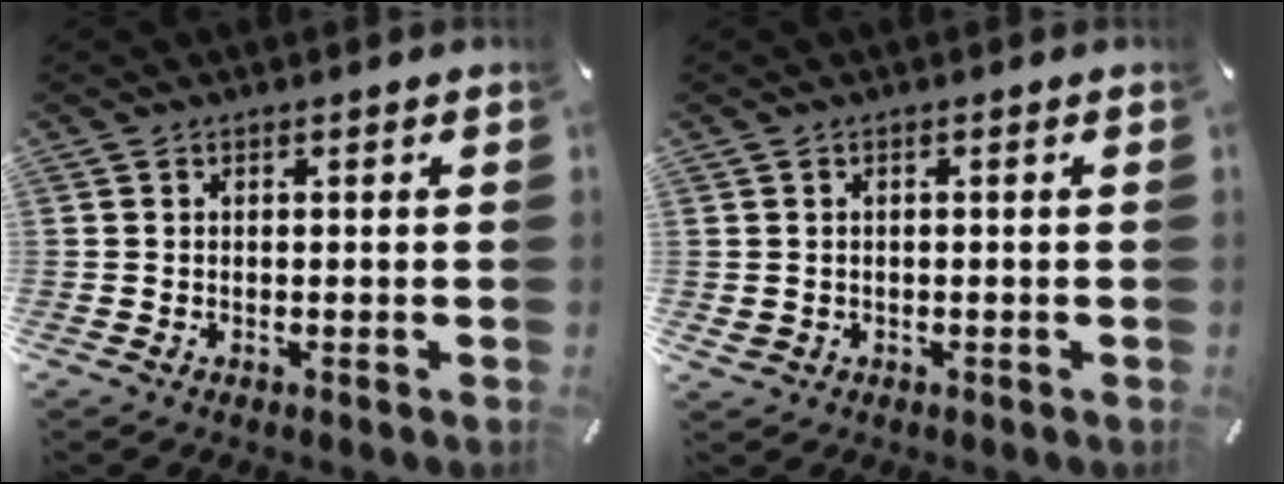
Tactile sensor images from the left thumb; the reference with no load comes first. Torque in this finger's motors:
{"motor_torque": [0.05, -0.02, -0.07, -0.02, -0.01]}